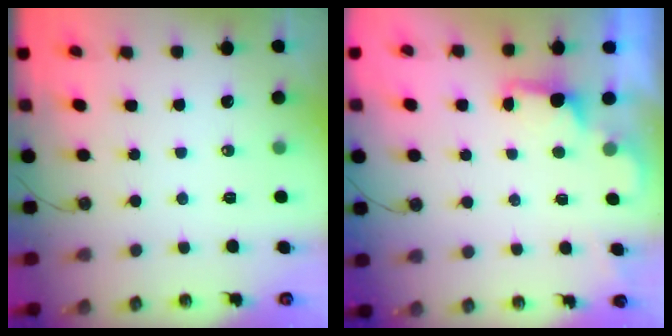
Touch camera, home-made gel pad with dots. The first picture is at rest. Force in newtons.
{"total": 1.7, "press": 1.5, "slide": 0.9}